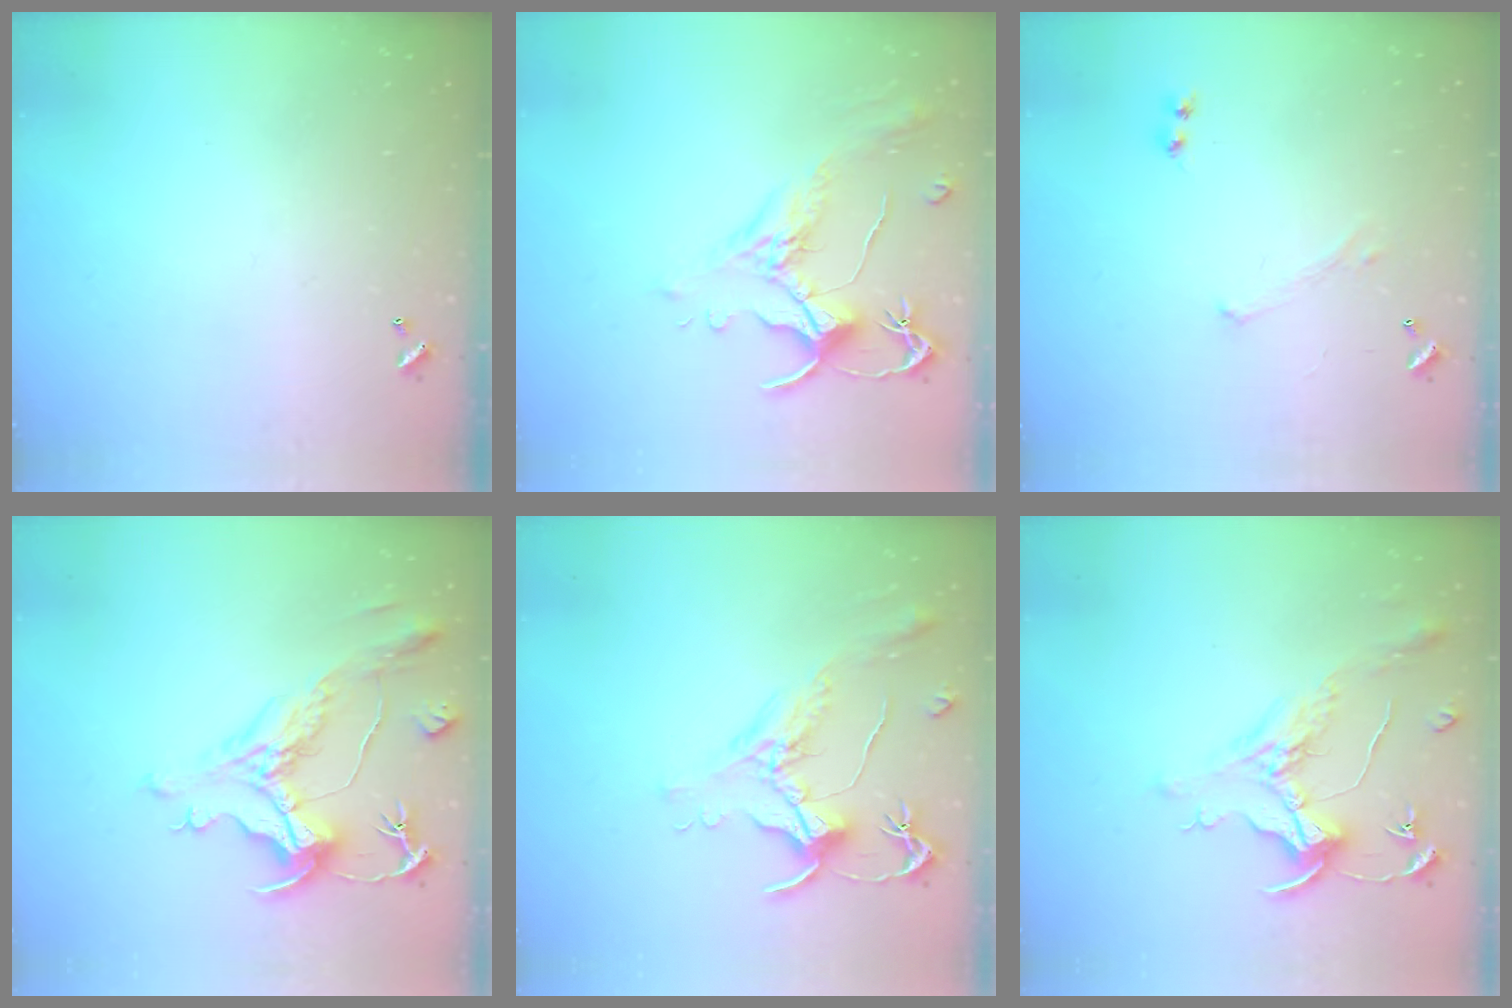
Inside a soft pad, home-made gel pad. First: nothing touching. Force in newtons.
{"total": 1.8, "press": 1.2, "slide": 1.3}
{"total": 0.0}
{"total": 1.9, "press": 0.8, "slide": 1.8}
{"total": 1.6, "press": 1.4, "slide": 0.7}
{"total": 1.6, "press": 1.4, "slide": 0.7}